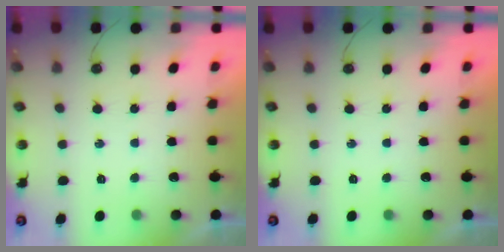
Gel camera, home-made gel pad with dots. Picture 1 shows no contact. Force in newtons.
{"total": 0.0}